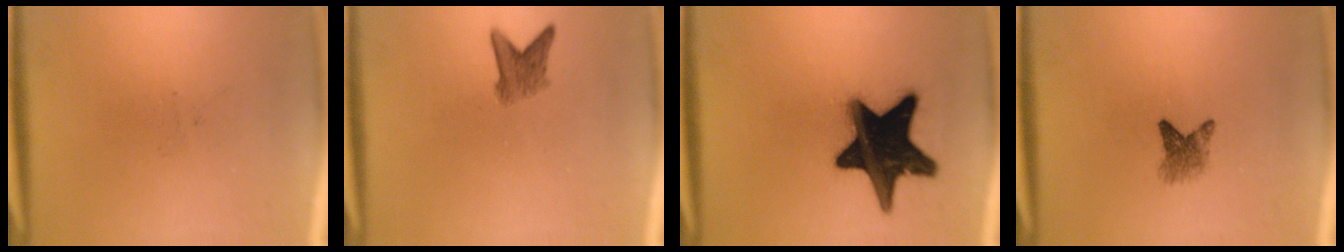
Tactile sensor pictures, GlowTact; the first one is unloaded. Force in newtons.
{"total": 3.0}
{"total": 19.9}
{"total": 2.7}